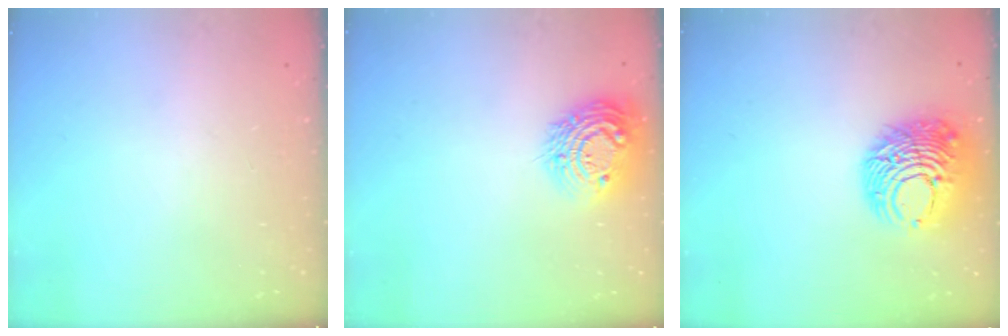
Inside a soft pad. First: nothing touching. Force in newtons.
{"total": 14.2, "press": 14.2, "slide": 1.0}
{"total": 13.4, "press": 13.3, "slide": 1.4}